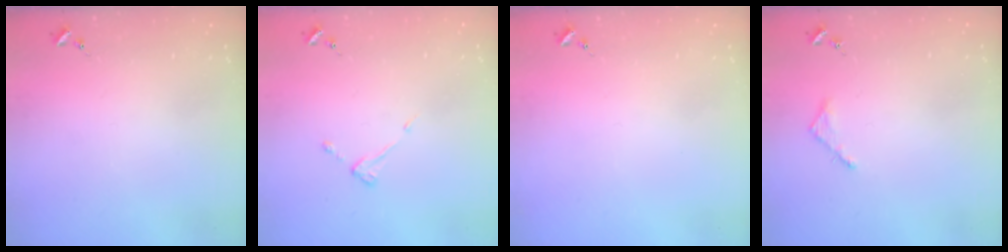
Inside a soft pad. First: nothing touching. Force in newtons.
{"total": 4.1, "press": 4.1, "slide": 0.3}
{"total": 0.0}
{"total": 2.7, "press": 2.7, "slide": 0.3}